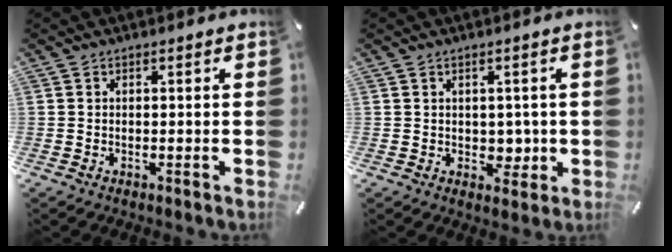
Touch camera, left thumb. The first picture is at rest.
{"total": 3.8, "force": [0.3, 3.4, 1.7], "torque": [-0.003, -0.005, 0.001]}